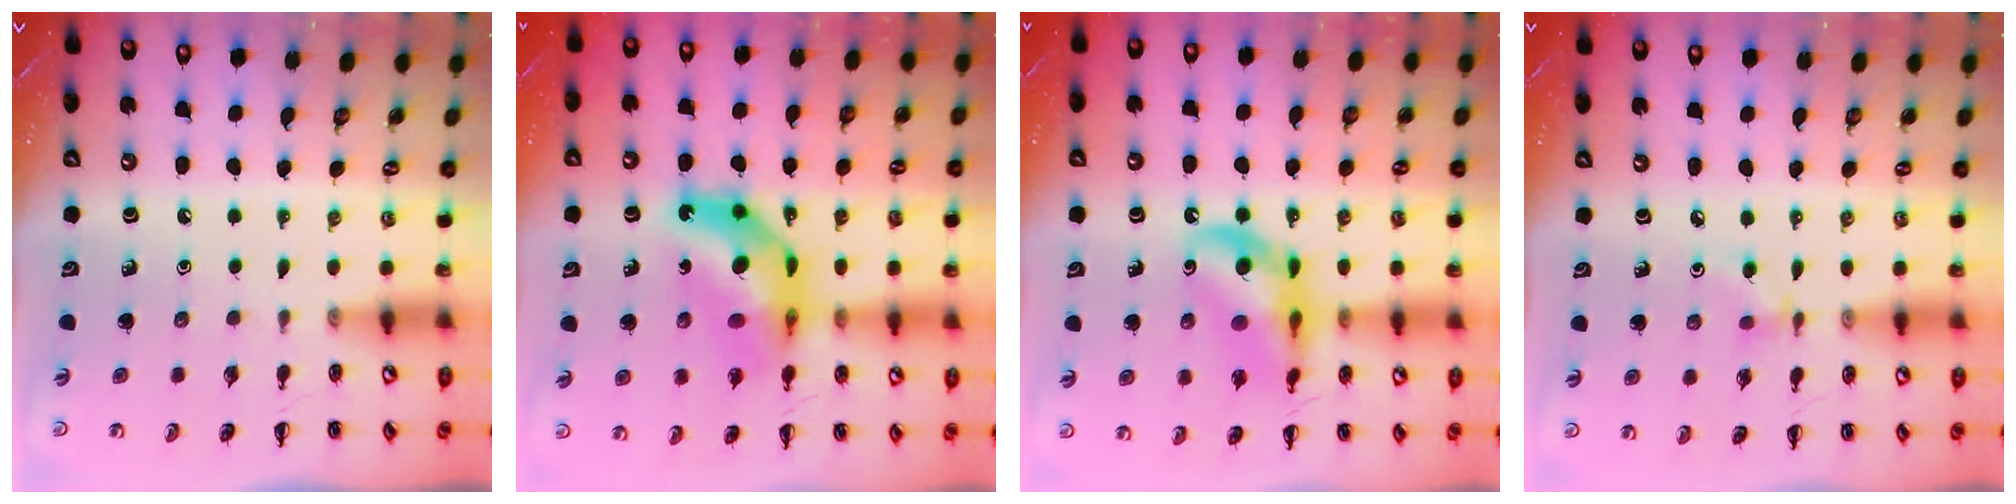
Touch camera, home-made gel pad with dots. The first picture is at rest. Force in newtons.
{"total": 12.6, "press": 11.9, "slide": 4.0}
{"total": 15.6, "press": 15.1, "slide": 3.8}
{"total": 3.4, "press": 3.3, "slide": 0.7}